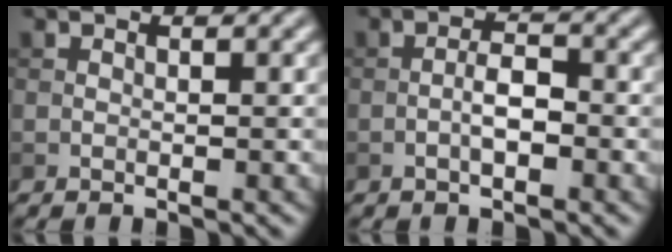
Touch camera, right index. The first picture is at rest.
{"total": 2.3, "force": [-0.8, 0.8, 2.0], "torque": [-0.036, 0.006, -0.019]}